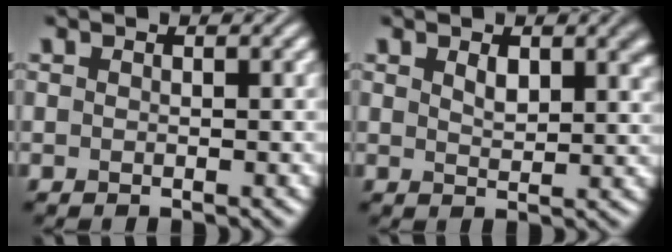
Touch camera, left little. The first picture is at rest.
{"total": 3.0, "force": [1.5, 1.4, 2.2], "torque": [-0.035, 0.000, 0.028]}